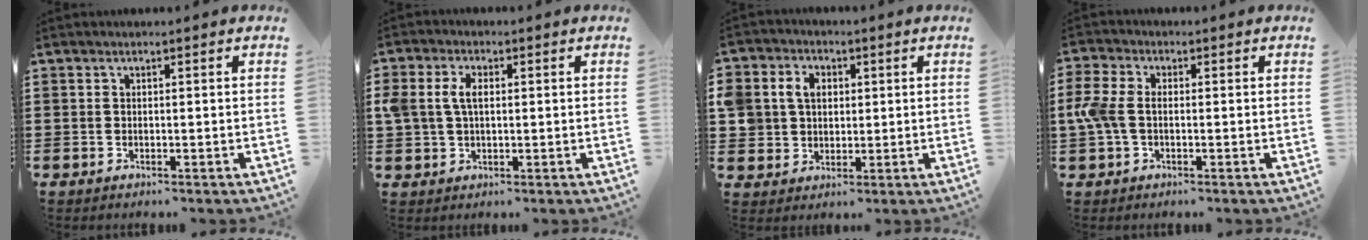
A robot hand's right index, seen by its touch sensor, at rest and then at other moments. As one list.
[{"total": 4.4, "force": [0.8, 2.8, 3.3], "torque": [-0.088, 0.006, 0.008]}, {"total": 5.7, "force": [1.3, 5.1, 2.1], "torque": [-0.063, 0.020, 0.022]}, {"total": 5.2, "force": [-0.6, 3.1, 4.1], "torque": [-0.113, -0.005, -0.020]}]